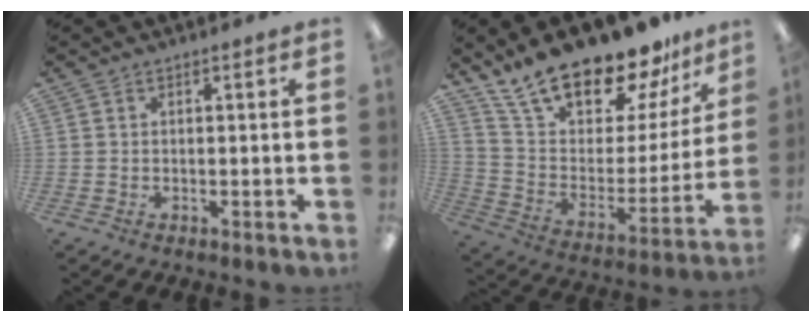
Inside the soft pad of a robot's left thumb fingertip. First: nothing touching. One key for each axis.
{"total": 21.4, "fx": 18.3, "fy": 7.4, "fz": 8.4, "tx": -0.149, "ty": -0.134, "tz": 0.320}